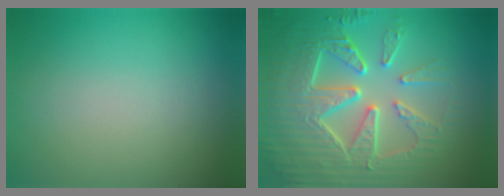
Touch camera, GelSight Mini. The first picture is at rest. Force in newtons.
{"total": 9.2, "press": 6.6, "slide": 6.4}